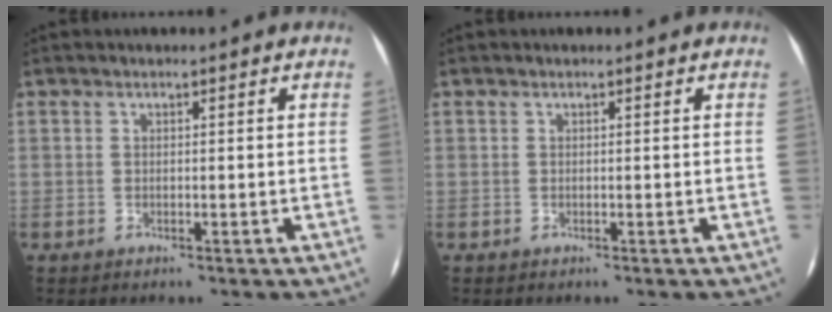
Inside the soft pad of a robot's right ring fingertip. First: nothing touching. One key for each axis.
{"total": 0.0}